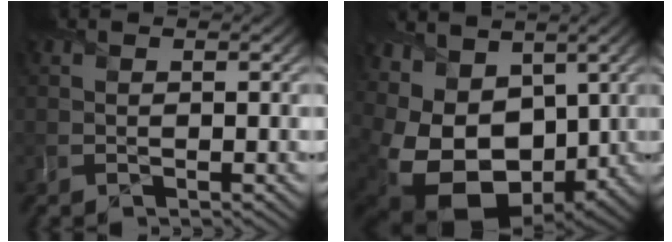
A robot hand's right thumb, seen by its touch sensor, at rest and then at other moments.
{"total": 15.2, "force": [0.2, 11.5, 9.9], "torque": [-0.234, -0.038, 0.034]}